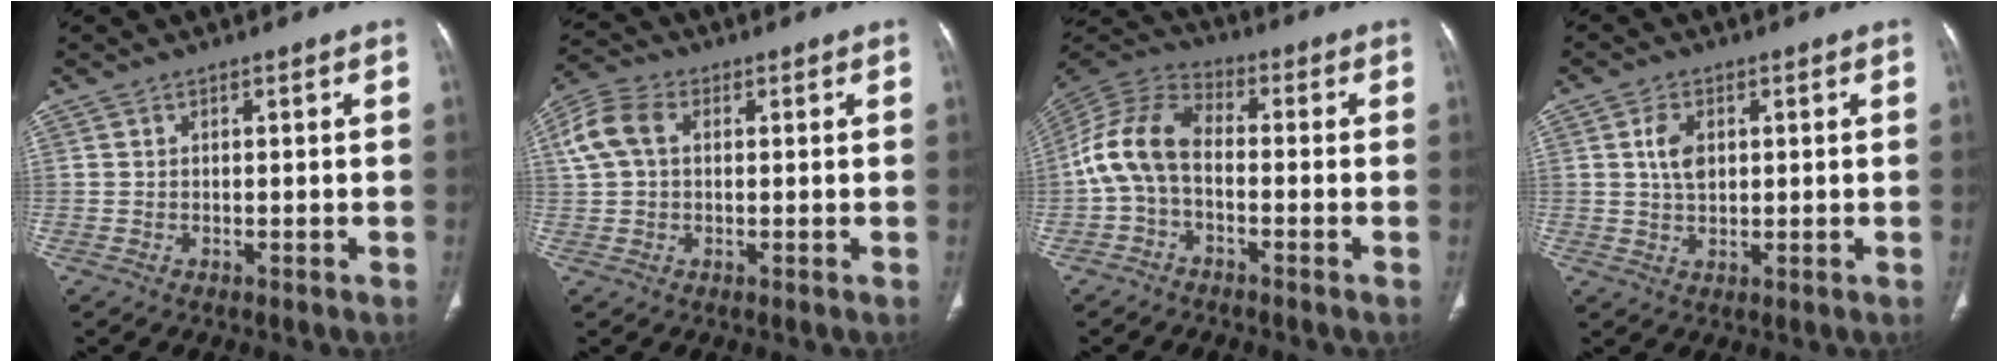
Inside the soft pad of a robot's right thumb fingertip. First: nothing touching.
{"total": 7.2, "force": [1.5, 5.0, 5.0], "torque": [-0.114, 0.023, 0.027]}
{"total": 10.8, "force": [-1.7, 6.6, 8.4], "torque": [-0.169, 0.036, -0.047]}
{"total": 4.7, "force": [1.1, 3.0, 3.4], "torque": [-0.056, -0.005, 0.019]}